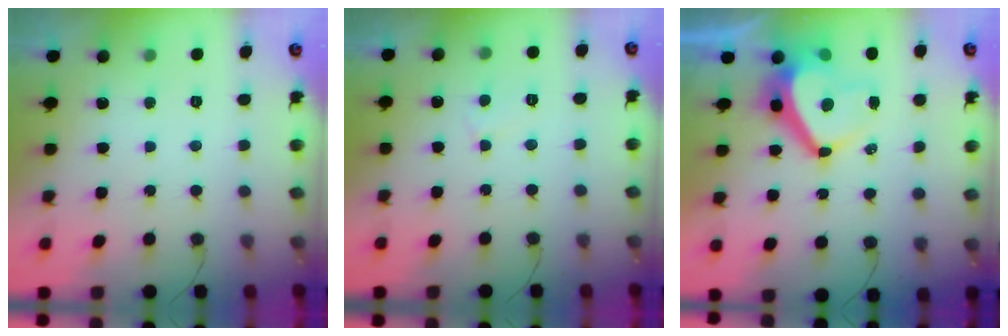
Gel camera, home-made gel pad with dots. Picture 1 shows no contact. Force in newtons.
{"total": 3.0, "press": 3.0, "slide": 0.2}
{"total": 11.4, "press": 11.3, "slide": 1.2}